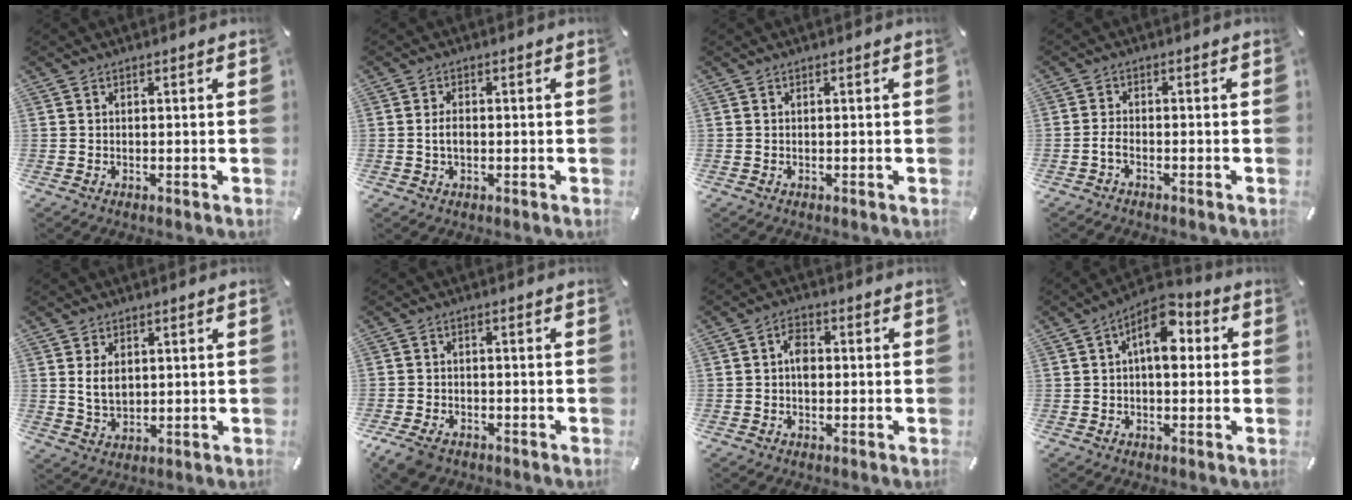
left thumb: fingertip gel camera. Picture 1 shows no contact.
{"total": 2.7, "force": [-0.2, 1.5, 2.2], "torque": [-0.050, 0.001, -0.008]}
{"total": 0.0}
{"total": 2.1, "force": [-1.4, 0.7, 1.4], "torque": [-0.033, 0.004, -0.029]}
{"total": 5.0, "force": [1.4, 3.5, 3.3], "torque": [-0.075, -0.003, 0.022]}
{"total": 4.6, "force": [-3.2, 2.7, 2.0], "torque": [-0.057, 0.009, -0.064]}
{"total": 3.9, "force": [-0.2, 2.7, 2.8], "torque": [-0.043, 0.007, -0.004]}
{"total": 9.4, "force": [2.5, 5.1, 7.5], "torque": [-0.102, -0.010, 0.040]}